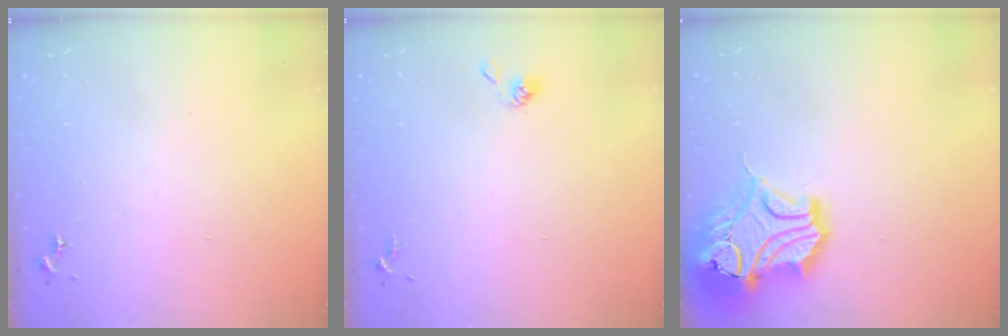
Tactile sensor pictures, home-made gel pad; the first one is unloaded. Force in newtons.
{"total": 3.8, "press": 3.7, "slide": 0.8}
{"total": 19.2, "press": 18.9, "slide": 3.2}